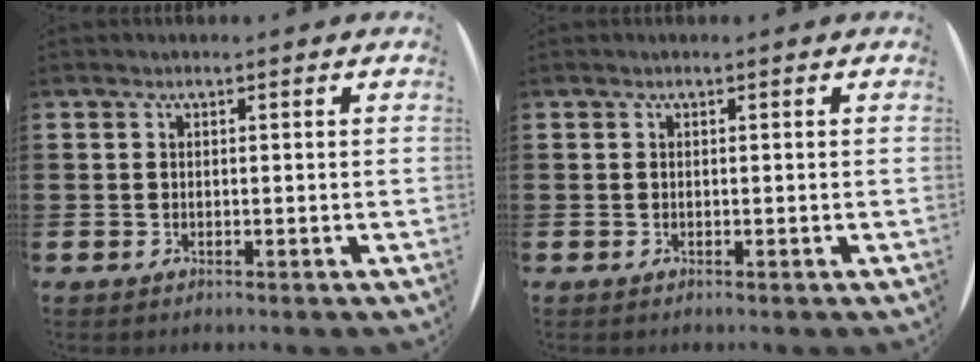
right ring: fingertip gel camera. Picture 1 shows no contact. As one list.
[{"total": 0.0}]